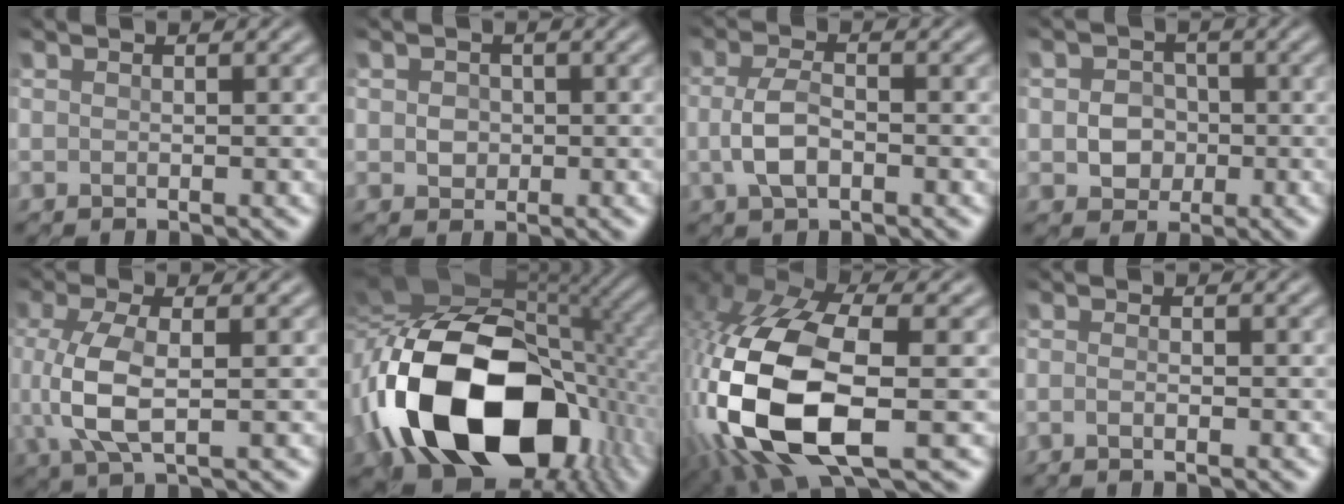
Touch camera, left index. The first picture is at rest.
{"total": 2.5, "force": [0.4, 2.0, 1.4], "torque": [-0.015, 0.019, -0.010]}
{"total": 3.2, "force": [-0.7, 1.4, 2.8], "torque": [-0.073, 0.000, -0.013]}
{"total": 3.0, "force": [-0.6, 2.5, 1.6], "torque": [-0.016, 0.002, -0.015]}
{"total": 5.2, "force": [-0.1, 1.9, 4.8], "torque": [-0.126, 0.001, 0.002]}
{"total": 19.6, "force": [-4.0, 12.0, 14.9], "torque": [-0.325, -0.024, -0.051]}
{"total": 14.5, "force": [-3.5, 6.5, 12.5], "torque": [-0.304, -0.009, -0.061]}
{"total": 0.8, "force": [-0.5, -0.2, 0.6], "torque": [-0.012, 0.003, -0.012]}